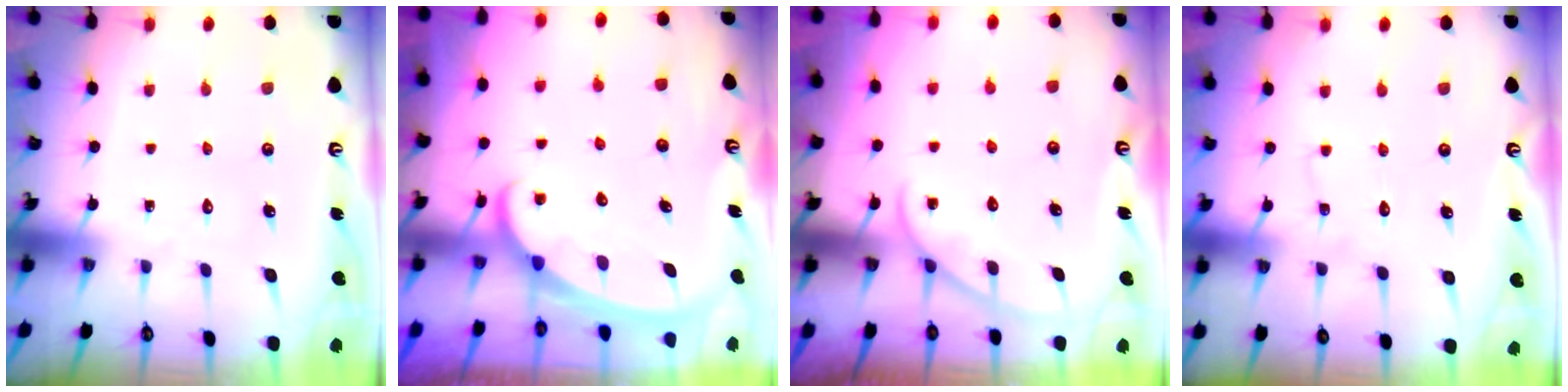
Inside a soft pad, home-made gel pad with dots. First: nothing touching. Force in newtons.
{"total": 2.4, "press": 2.3, "slide": 0.3}
{"total": 2.7, "press": 2.7, "slide": 0.3}
{"total": 4.3, "press": 4.3, "slide": 0.3}